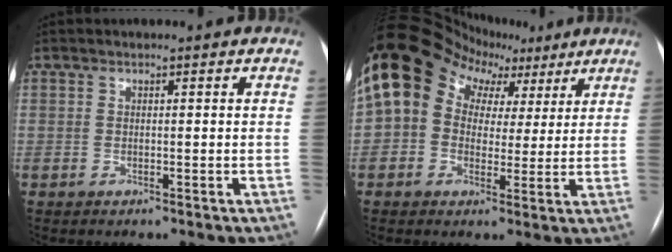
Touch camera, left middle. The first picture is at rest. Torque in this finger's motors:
{"motor_torque": [1.24, -0.91, 1.05, 0.21]}